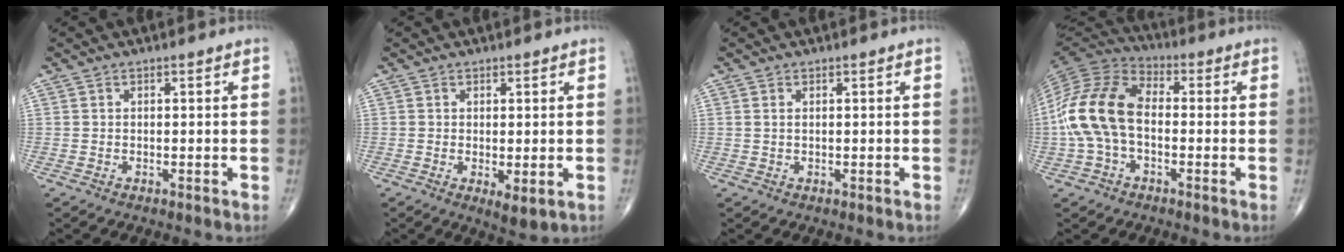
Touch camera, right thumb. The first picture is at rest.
{"total": 3.6, "force": [-0.6, 1.3, 3.3], "torque": [-0.049, -0.013, -0.004]}
{"total": 0.7, "force": [0.2, 0.3, 0.5], "torque": [-0.015, 0.004, 0.006]}
{"total": 15.3, "force": [-1.3, 9.5, 12.0], "torque": [-0.246, 0.036, -0.035]}